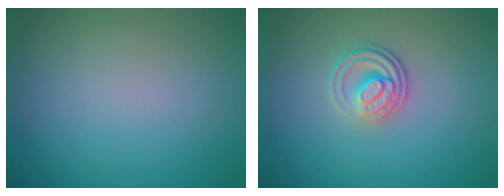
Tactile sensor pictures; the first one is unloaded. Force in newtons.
{"total": 2.8, "press": 2.5, "slide": 1.3}